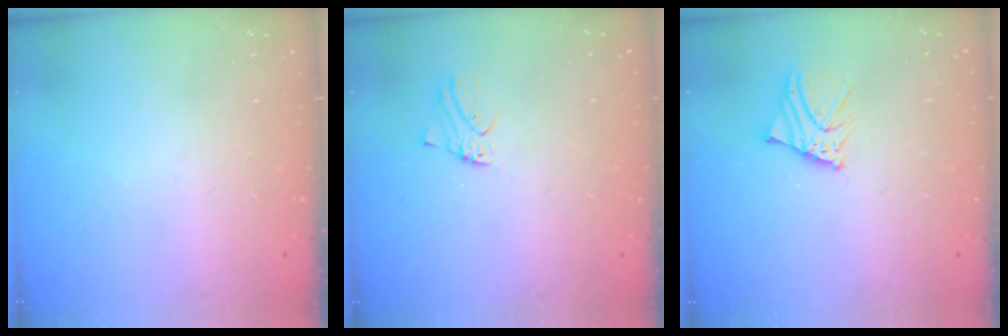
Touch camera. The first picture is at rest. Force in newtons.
{"total": 0.0}
{"total": 3.9, "press": 3.9, "slide": 0.5}